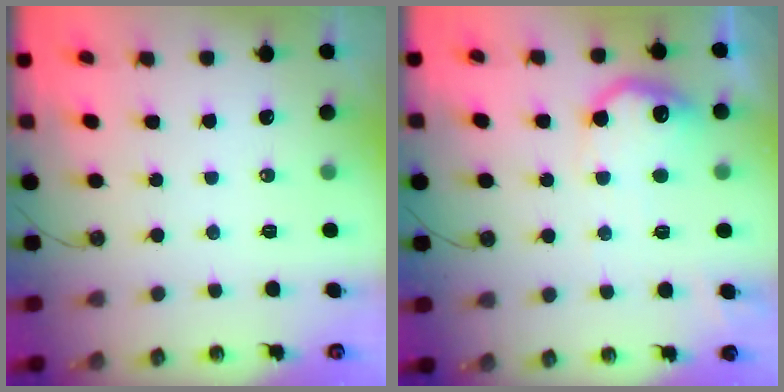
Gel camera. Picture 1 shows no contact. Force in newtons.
{"total": 13.0, "press": 13.0, "slide": 0.7}